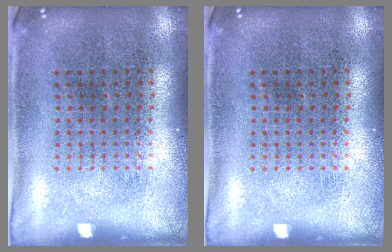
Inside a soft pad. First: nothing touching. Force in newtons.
{"total": 0.0}